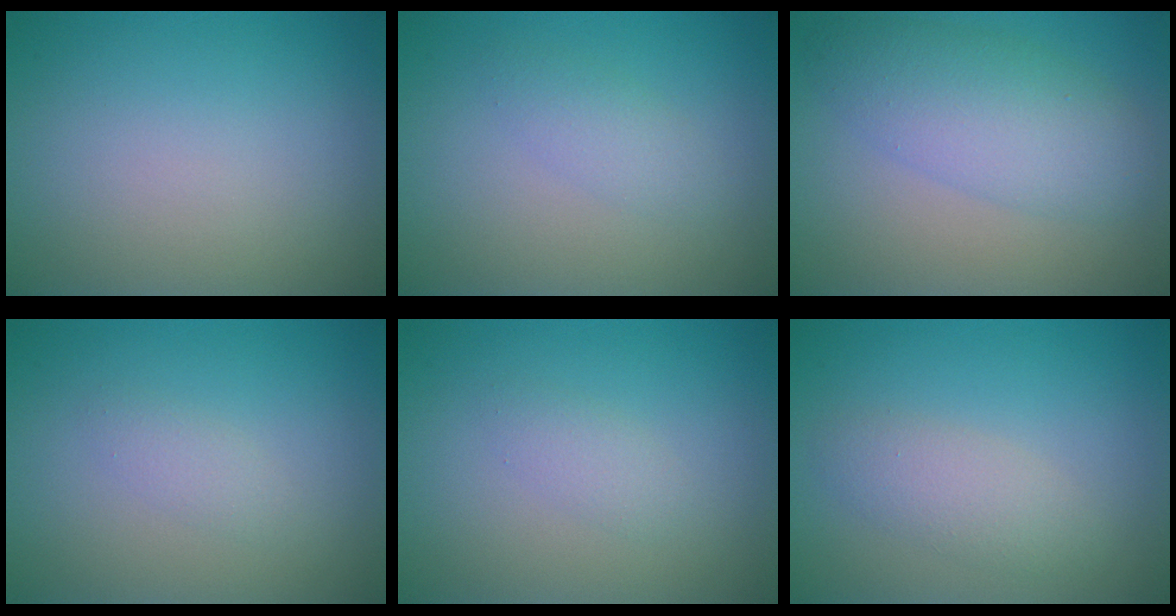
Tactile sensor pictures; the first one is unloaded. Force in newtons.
{"total": 1.7, "press": 1.7, "slide": 0.0}
{"total": 5.3, "press": 5.3, "slide": 0.1}
{"total": 1.2, "press": 1.2, "slide": 0.0}
{"total": 1.3, "press": 1.3, "slide": 0.1}
{"total": 2.4, "press": 2.4, "slide": 0.2}